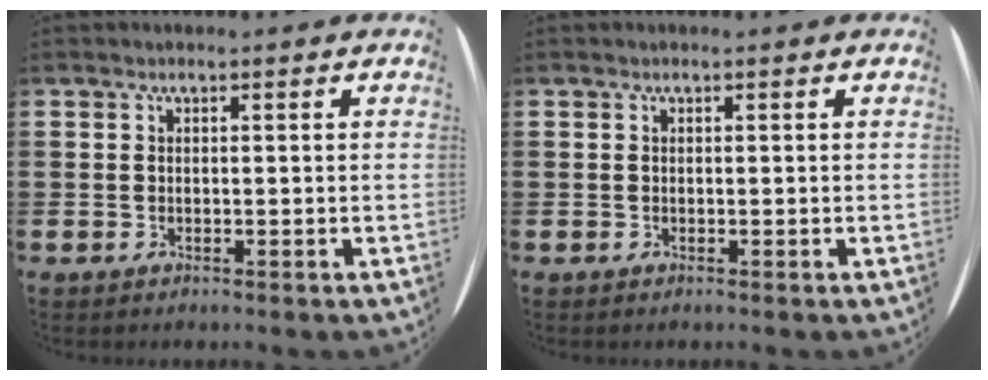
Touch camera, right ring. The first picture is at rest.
{"total": 0.0}